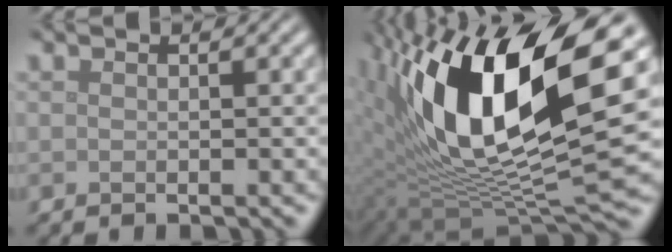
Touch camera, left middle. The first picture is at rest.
{"total": 17.0, "force": [5.0, 6.6, 14.9], "torque": [-0.270, -0.001, 0.080]}